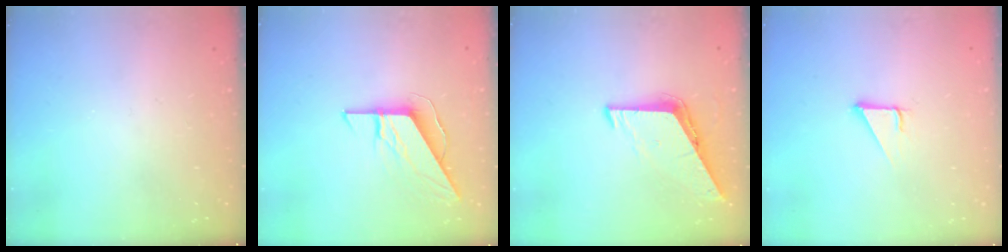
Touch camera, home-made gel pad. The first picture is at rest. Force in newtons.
{"total": 8.0, "press": 8.0, "slide": 0.8}
{"total": 8.4, "press": 8.4, "slide": 0.9}
{"total": 2.8, "press": 2.8, "slide": 0.1}